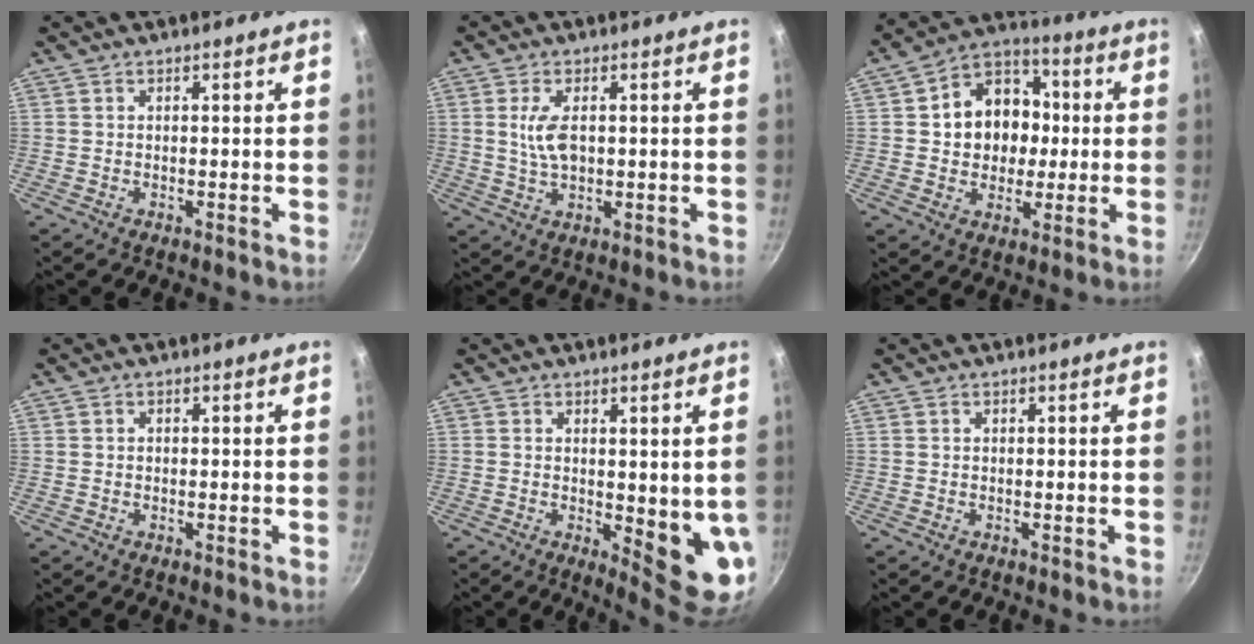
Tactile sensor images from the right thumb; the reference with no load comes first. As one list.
[{"total": 5.6, "force": [0.8, 2.8, 4.8], "torque": [-0.088, -0.002, 0.017]}, {"total": 13.9, "force": [0.9, 11.5, 7.6], "torque": [-0.081, 0.023, 0.006]}, {"total": 0.5, "force": [0.0, 0.5, 0.2], "torque": [-0.001, 0.004, 0.001]}, {"total": 8.9, "force": [0.0, 2.8, 8.5], "torque": [-0.091, -0.022, 0.009]}, {"total": 0.0}]